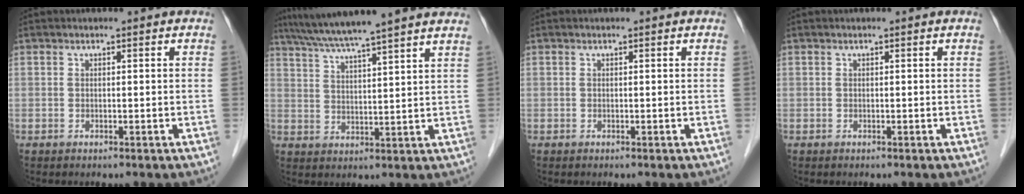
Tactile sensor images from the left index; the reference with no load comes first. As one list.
[{"total": 14.5, "force": [12.3, -0.9, 7.6], "torque": [-0.131, 0.027, 0.172]}, {"total": 0.0}, {"total": 0.0}]